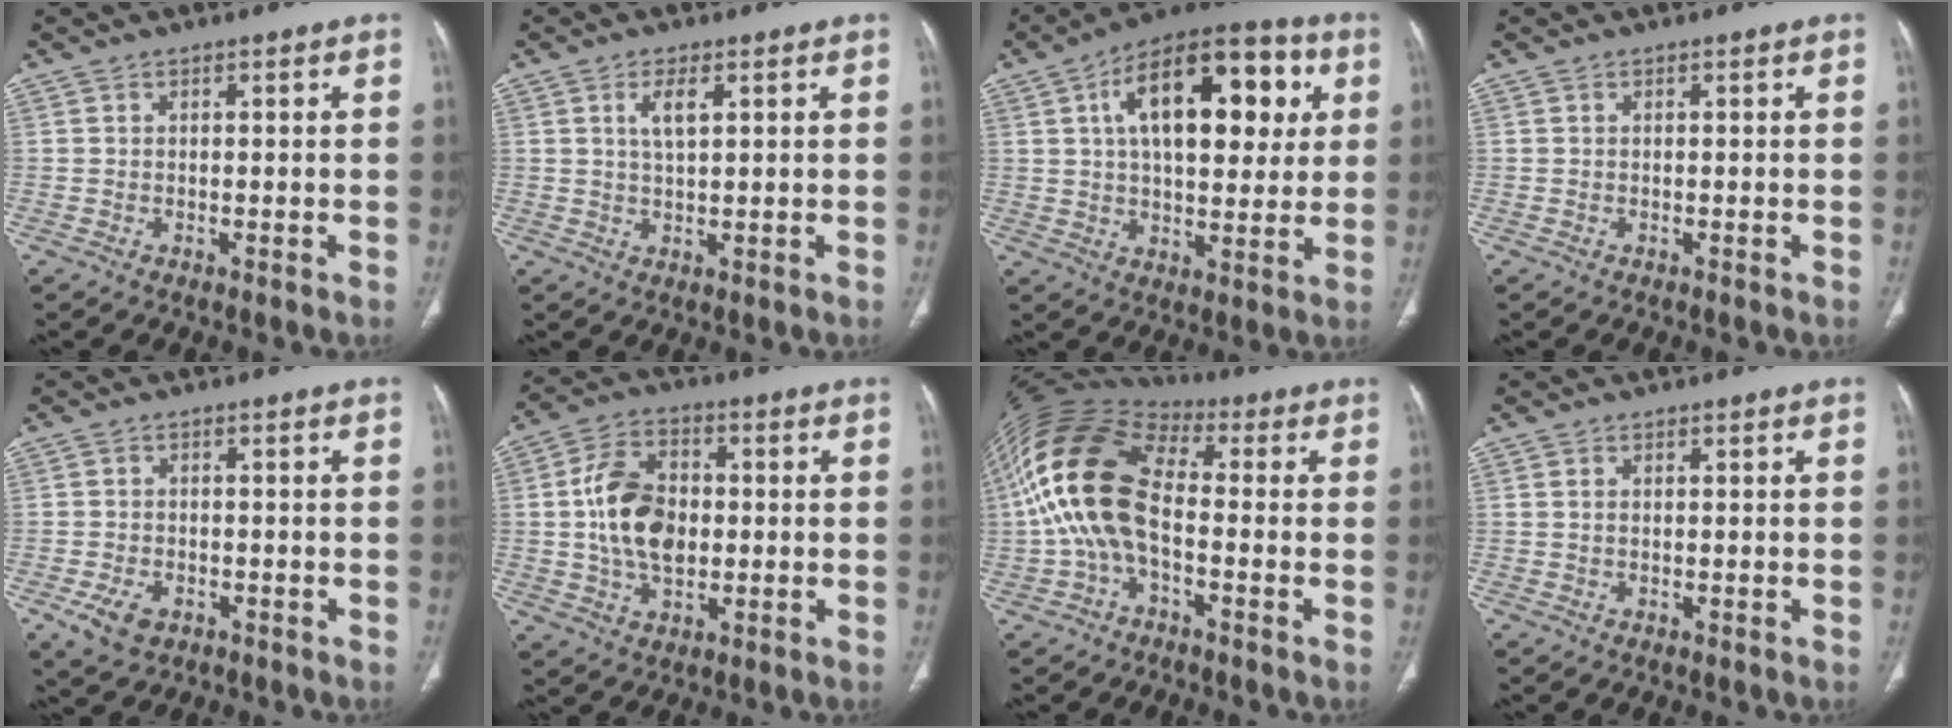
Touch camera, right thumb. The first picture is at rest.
{"total": 3.8, "force": [1.5, 1.5, 3.2], "torque": [-0.060, -0.005, 0.030]}
{"total": 21.7, "force": [6.2, 10.8, 17.7], "torque": [-0.235, 0.010, 0.084]}
{"total": 0.0}
{"total": 5.2, "force": [-2.3, 3.5, 3.1], "torque": [-0.060, 0.004, -0.034]}
{"total": 13.0, "force": [0.0, 8.5, 9.8], "torque": [-0.163, 0.012, 0.001]}
{"total": 16.6, "force": [-0.7, 9.2, 13.8], "torque": [-0.277, 0.035, -0.023]}
{"total": 0.7, "force": [0.1, 0.4, 0.5], "torque": [-0.015, 0.003, 0.005]}